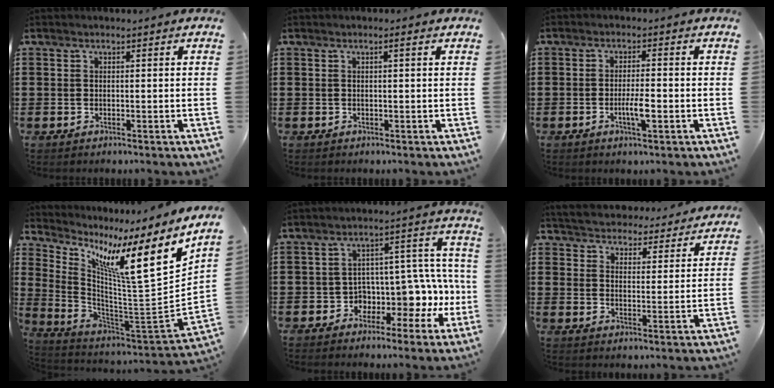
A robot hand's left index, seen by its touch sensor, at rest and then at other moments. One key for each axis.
{"total": 0.9, "fx": 0.2, "fy": 0.0, "fz": 0.9, "tx": -0.015, "ty": -0.002, "tz": 0.003}
{"total": 3.8, "fx": -1.3, "fy": 0.8, "fz": 3.5, "tx": -0.067, "ty": 0.002, "tz": -0.025}
{"total": 14.3, "fx": 6.5, "fy": 1.6, "fz": 12.6, "tx": -0.226, "ty": -0.065, "tz": 0.084}
{"total": 6.1, "fx": -0.8, "fy": 5.0, "fz": 3.3, "tx": -0.066, "ty": -0.030, "tz": -0.015}
{"total": 4.5, "fx": 4.5, "fy": -0.1, "fz": -0.4, "tx": -0.020, "ty": -0.038, "tz": 0.073}